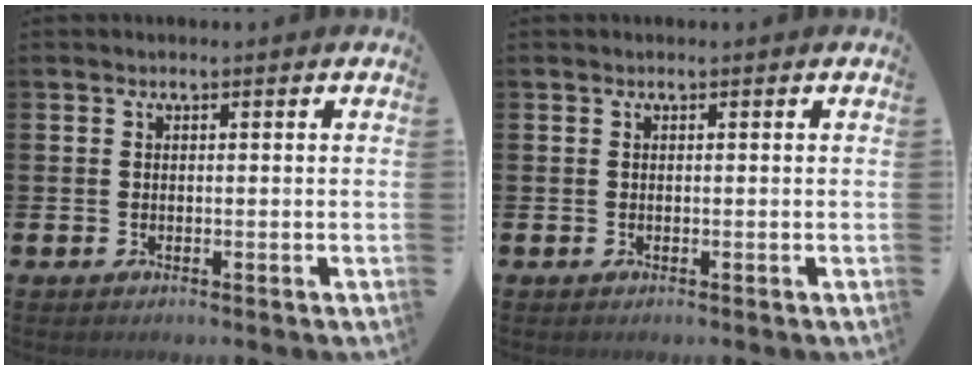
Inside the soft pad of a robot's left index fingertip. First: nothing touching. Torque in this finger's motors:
{"motor_torque": [0.04, 0.06, -0.02, -0.01]}